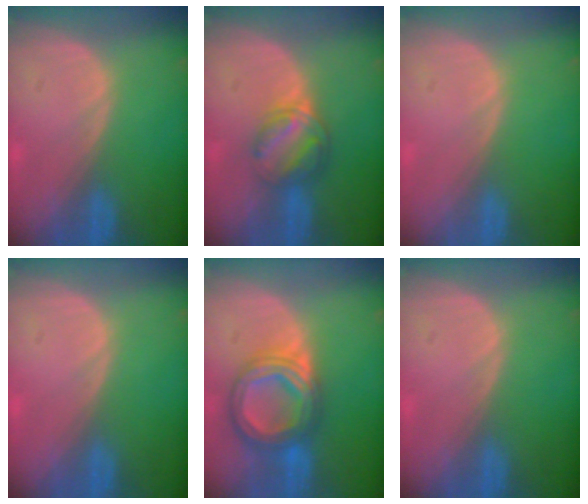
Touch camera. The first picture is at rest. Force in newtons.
{"total": 6.2, "press": 5.3, "slide": 3.2}
{"total": 0.0}
{"total": 0.0}
{"total": 8.7, "press": 8.6, "slide": 0.8}
{"total": 0.0}